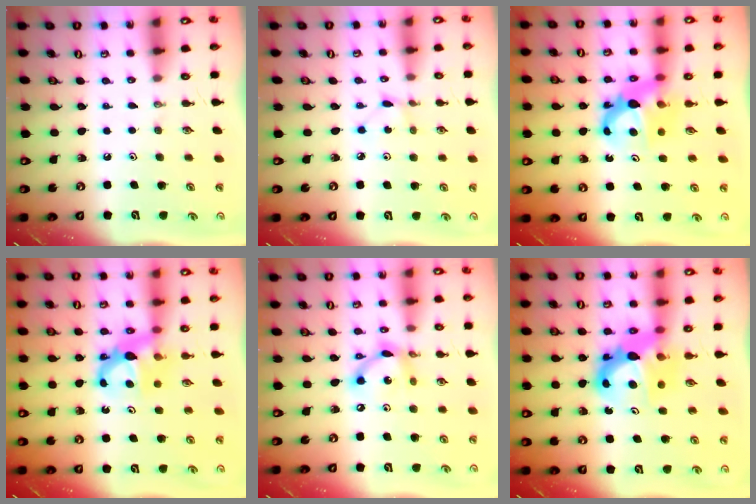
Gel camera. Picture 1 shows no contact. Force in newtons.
{"total": 0.9, "press": 0.9, "slide": 0.1}
{"total": 7.2, "press": 7.2, "slide": 0.1}
{"total": 7.2, "press": 7.2, "slide": 0.4}
{"total": 10.2, "press": 10.1, "slide": 0.6}
{"total": 9.7, "press": 9.6, "slide": 0.7}